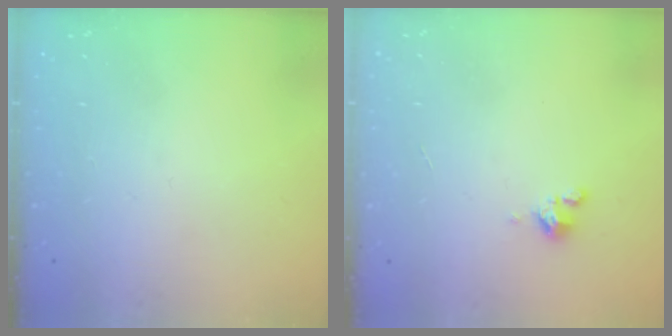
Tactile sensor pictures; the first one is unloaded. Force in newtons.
{"total": 1.8, "press": 1.7, "slide": 0.4}